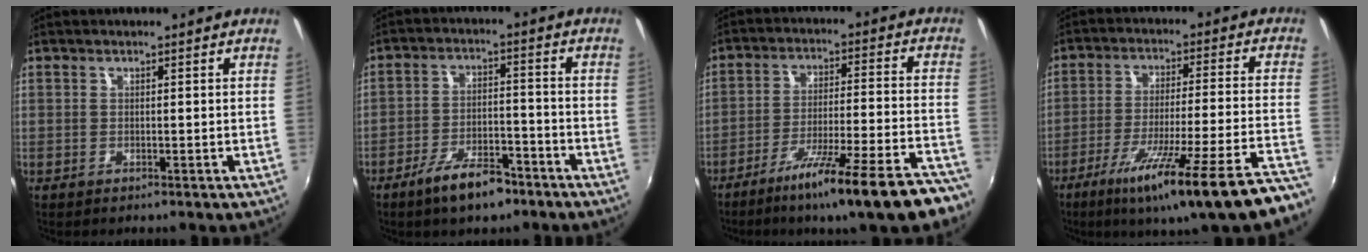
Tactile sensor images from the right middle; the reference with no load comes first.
{"total": 8.9, "force": [-6.4, 3.1, 5.4], "torque": [-0.111, 0.003, -0.102]}
{"total": 19.2, "force": [-14.8, 1.3, 12.2], "torque": [-0.192, -0.038, -0.216]}
{"total": 21.7, "force": [-16.2, 0.2, 14.5], "torque": [-0.229, -0.063, -0.240]}